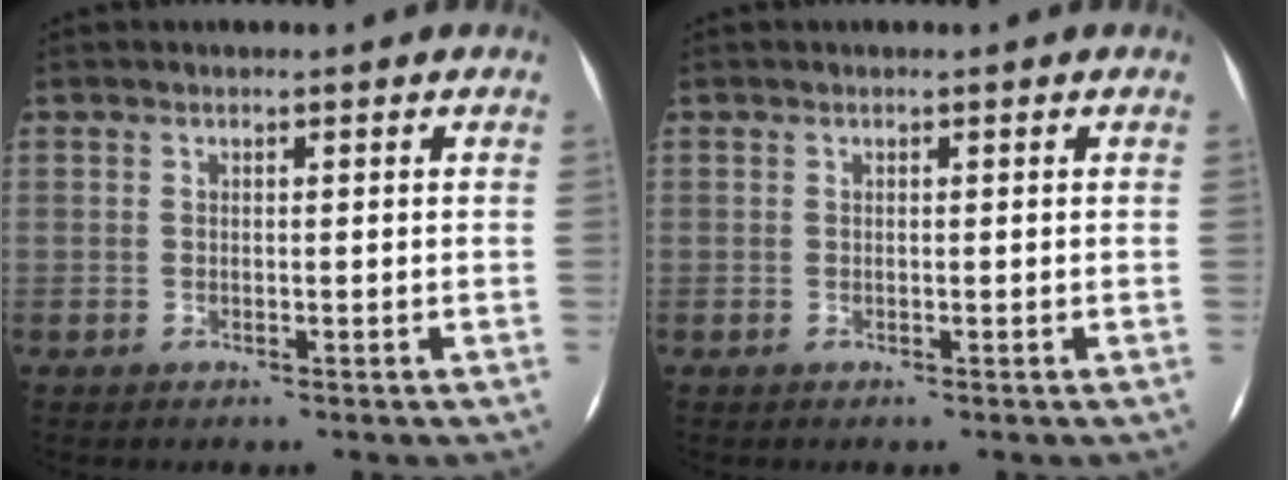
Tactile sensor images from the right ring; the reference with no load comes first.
{"total": 0.0}